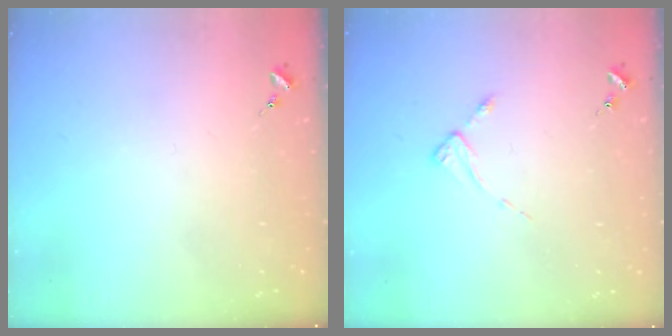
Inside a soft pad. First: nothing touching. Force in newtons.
{"total": 2.6, "press": 2.6, "slide": 0.3}